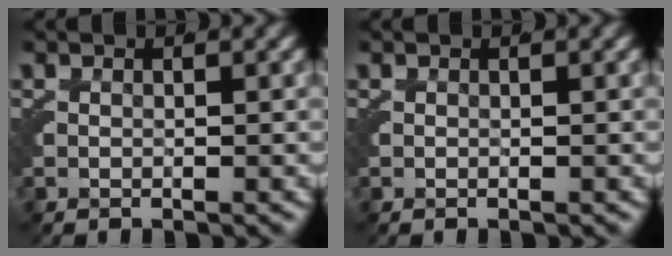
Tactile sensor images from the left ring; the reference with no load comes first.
{"total": 0.0}